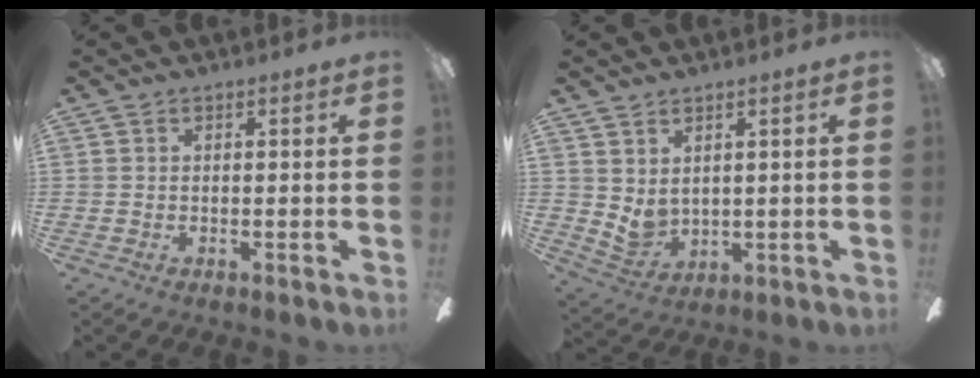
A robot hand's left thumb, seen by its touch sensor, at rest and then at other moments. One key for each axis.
{"total": 4.4, "fx": 2.7, "fy": 2.9, "fz": 2.0, "tx": -0.046, "ty": -0.020, "tz": 0.054}